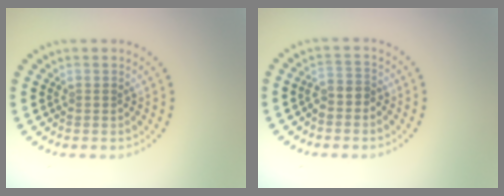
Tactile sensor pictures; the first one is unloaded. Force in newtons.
{"total": 1.8, "press": 1.6, "slide": 0.9}